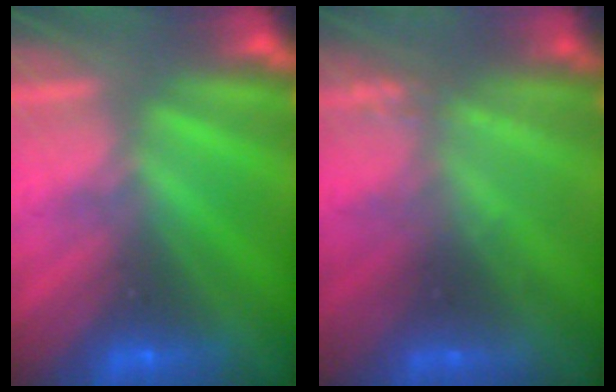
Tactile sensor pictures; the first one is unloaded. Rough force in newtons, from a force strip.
{"total": 2.1}